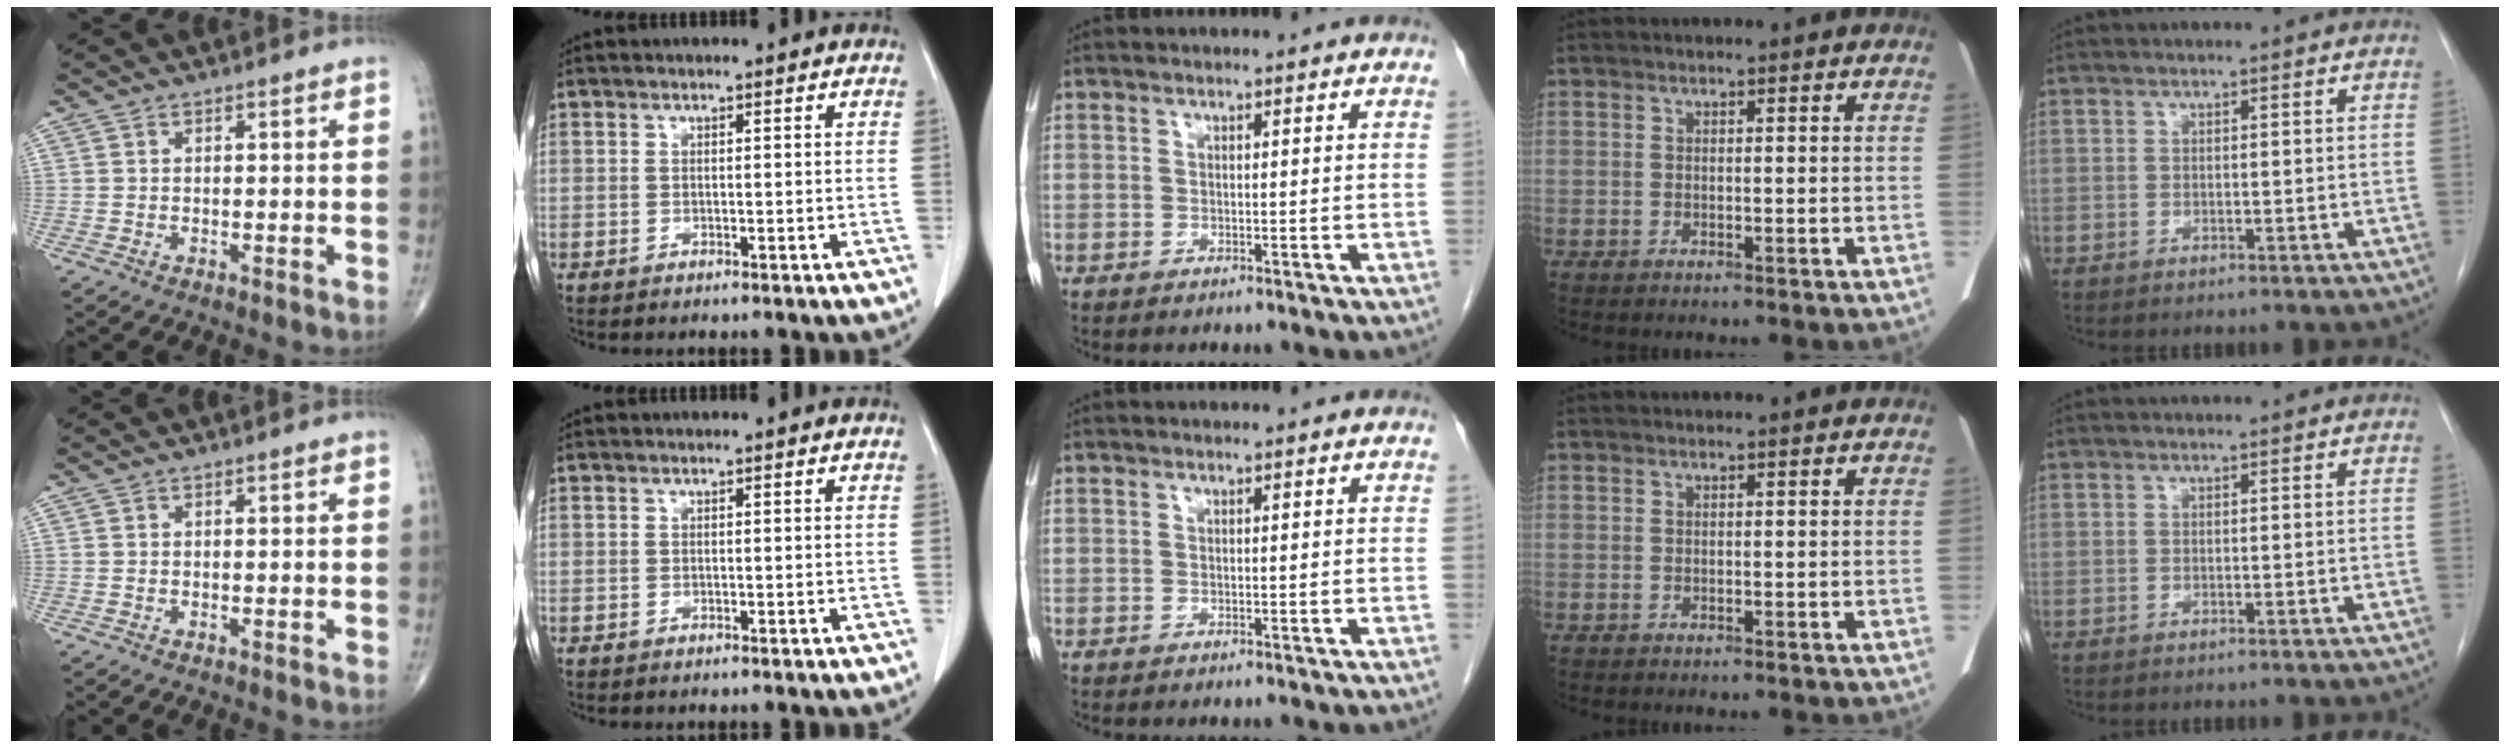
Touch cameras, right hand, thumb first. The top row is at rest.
{}